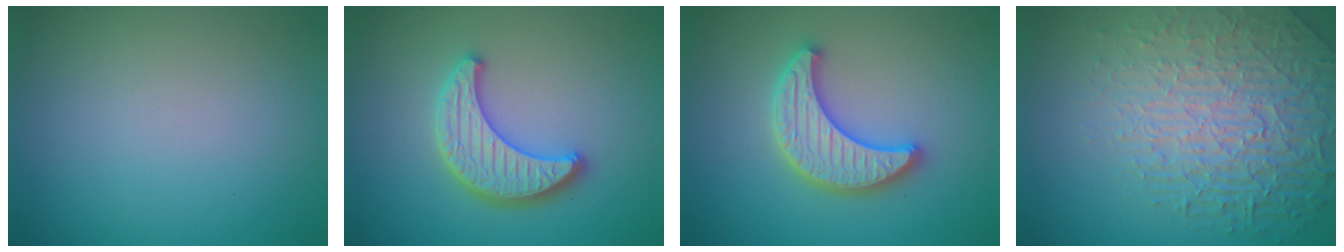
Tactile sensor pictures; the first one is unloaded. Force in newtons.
{"total": 4.2, "press": 3.9, "slide": 1.5}
{"total": 5.2, "press": 5.1, "slide": 0.8}
{"total": 7.1, "press": 5.5, "slide": 4.4}